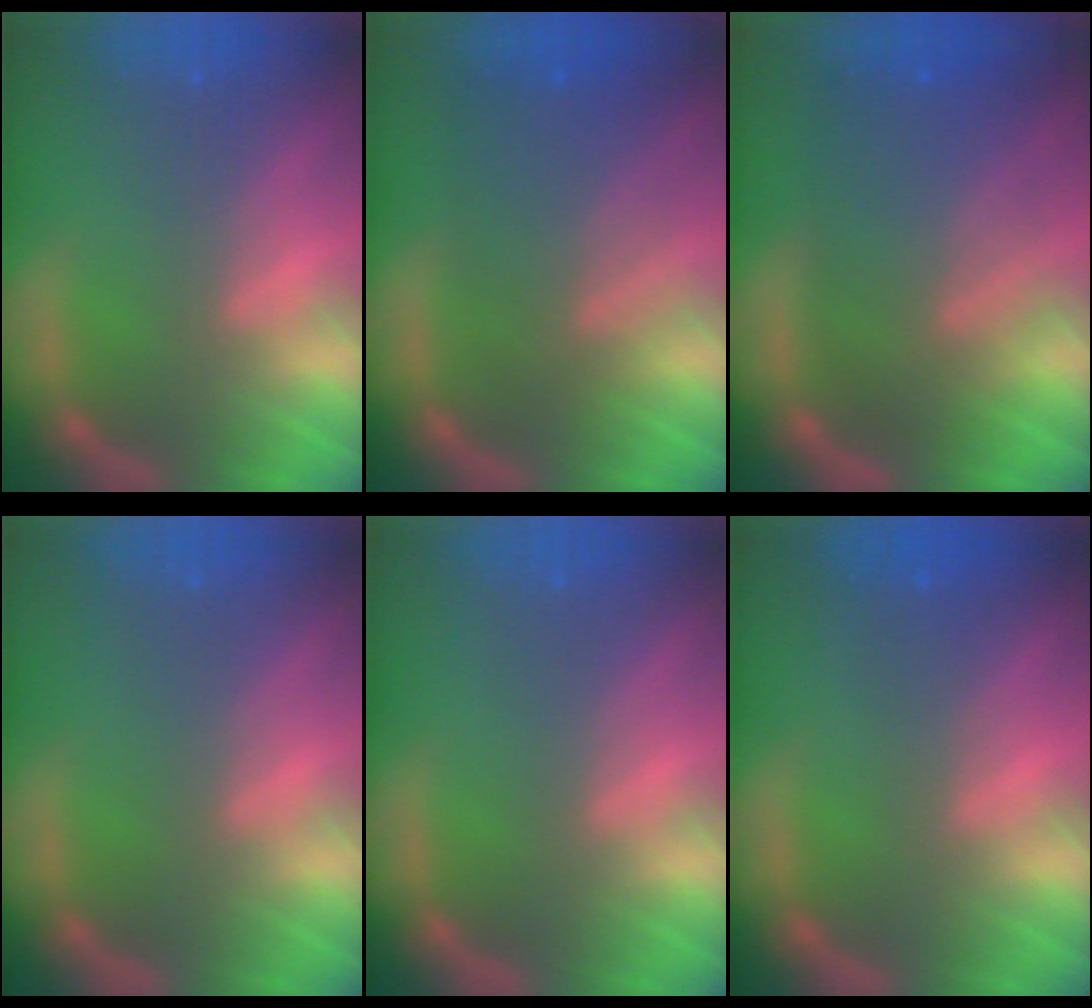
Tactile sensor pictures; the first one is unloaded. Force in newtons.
{"total": 7.1}
{"total": 9.1}
{"total": 0.0}
{"total": 0.0}
{"total": 1.5}